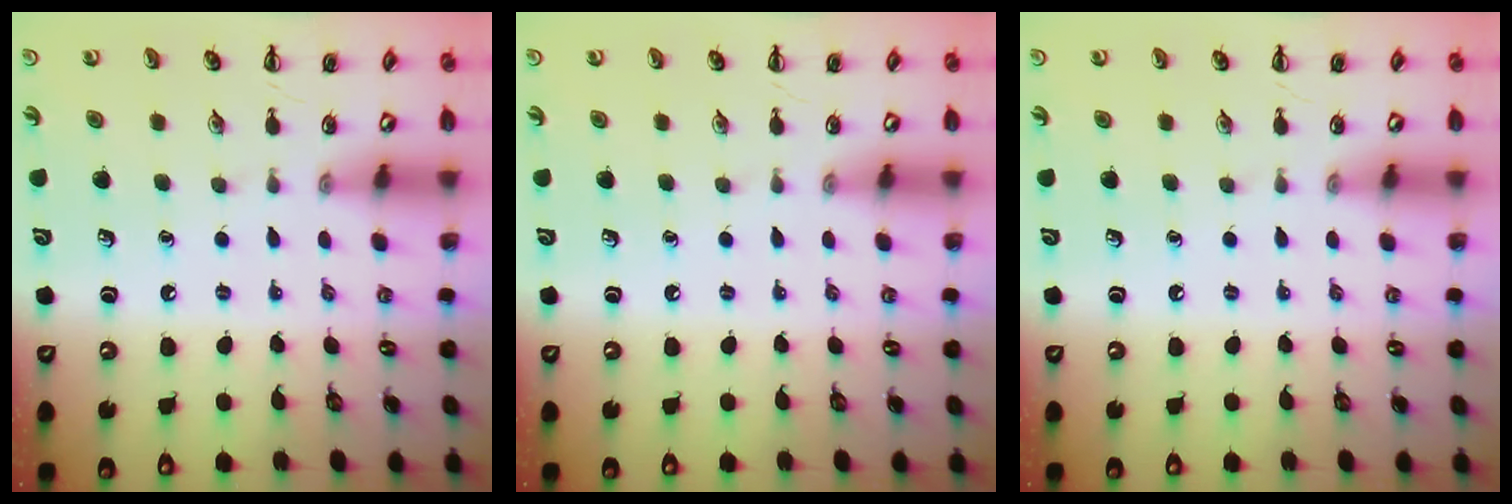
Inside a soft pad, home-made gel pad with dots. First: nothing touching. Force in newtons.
{"total": 0.0}
{"total": 0.0}